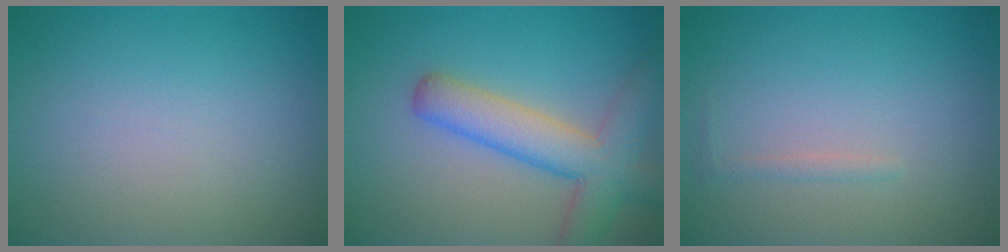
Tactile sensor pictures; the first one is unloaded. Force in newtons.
{"total": 6.2, "press": 6.2, "slide": 0.4}
{"total": 0.7, "press": 0.7, "slide": 0.0}